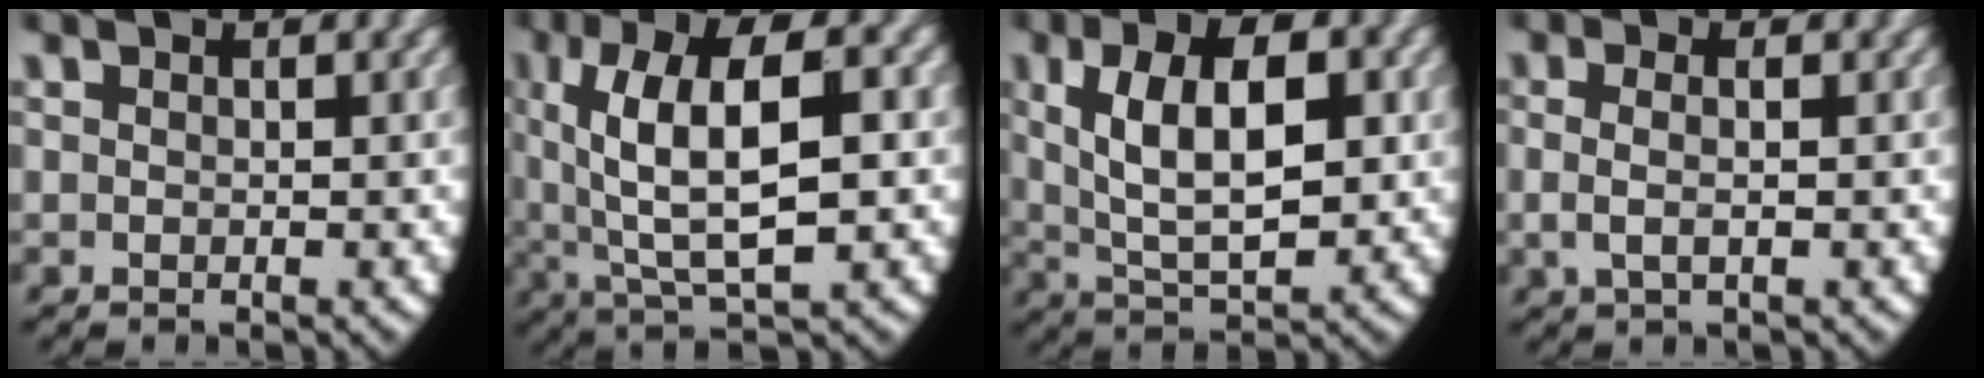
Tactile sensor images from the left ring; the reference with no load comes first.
{"total": 9.4, "force": [1.1, 4.4, 8.1], "torque": [-0.153, -0.001, 0.026]}
{"total": 9.1, "force": [1.1, 5.1, 7.4], "torque": [-0.128, -0.016, 0.032]}
{"total": 2.2, "force": [-0.1, 0.9, 2.0], "torque": [-0.054, -0.009, 0.005]}